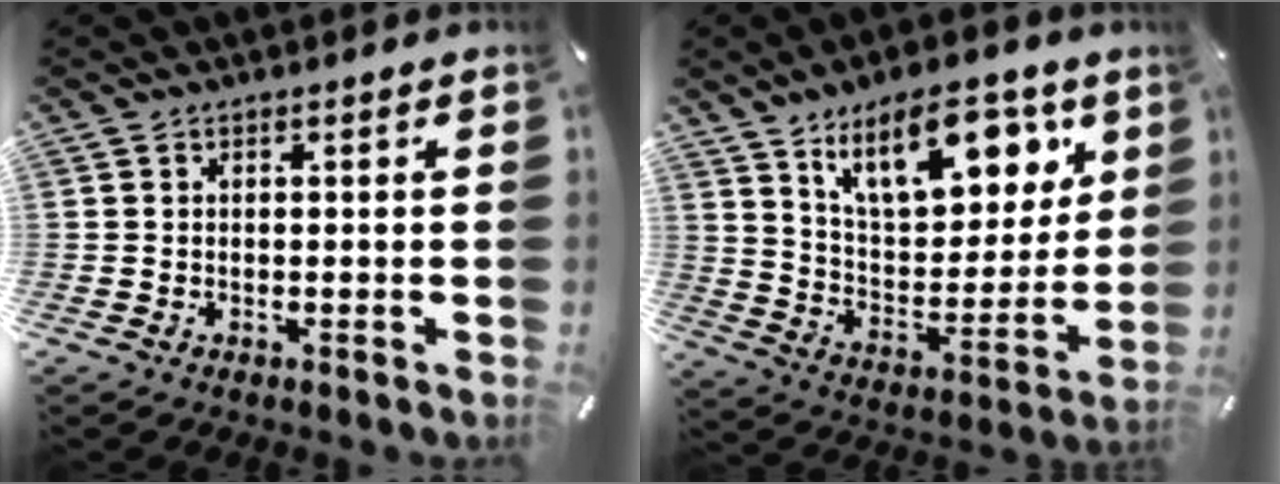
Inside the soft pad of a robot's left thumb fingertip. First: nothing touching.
{"total": 18.1, "force": [11.2, 8.7, 11.2], "torque": [-0.166, -0.055, 0.194]}